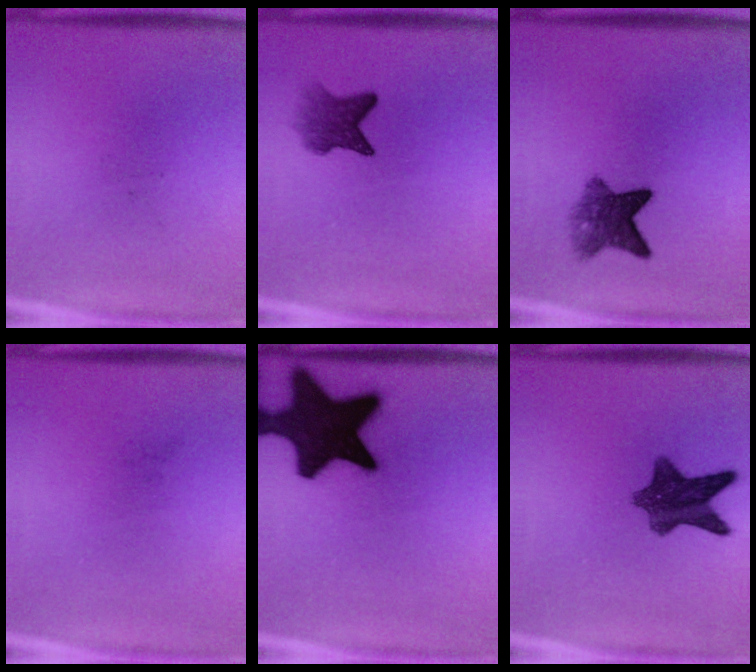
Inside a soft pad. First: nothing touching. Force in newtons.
{"total": 4.7}
{"total": 5.9}
{"total": 0.0}
{"total": 20.0}
{"total": 9.5}